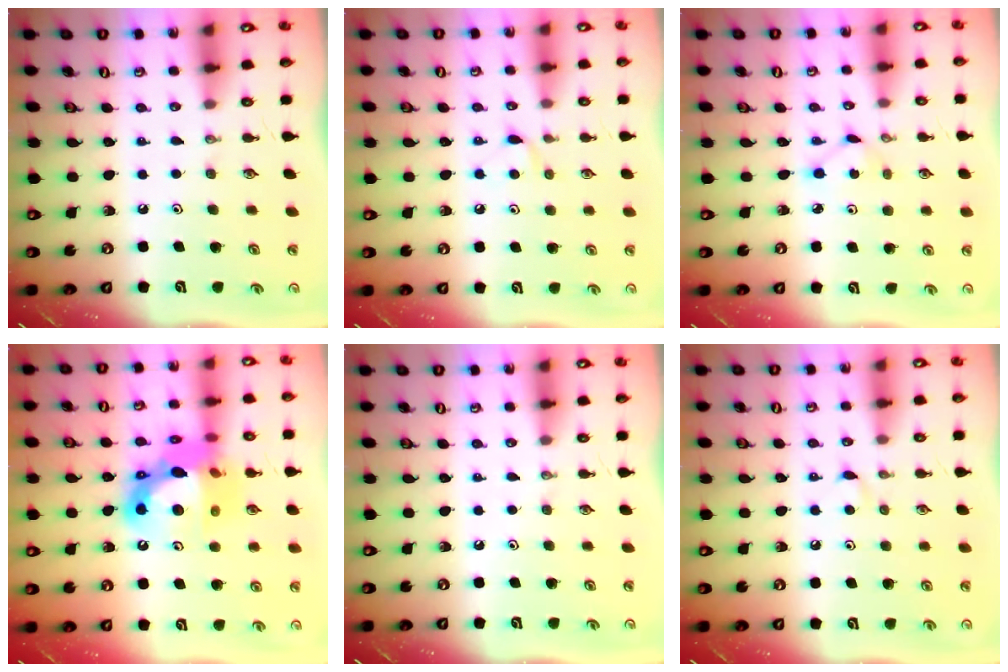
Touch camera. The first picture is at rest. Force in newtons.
{"total": 5.2, "press": 5.1, "slide": 0.6}
{"total": 3.2, "press": 3.2, "slide": 0.3}
{"total": 18.0, "press": 17.9, "slide": 1.5}
{"total": 0.0}
{"total": 3.7, "press": 3.6, "slide": 0.5}